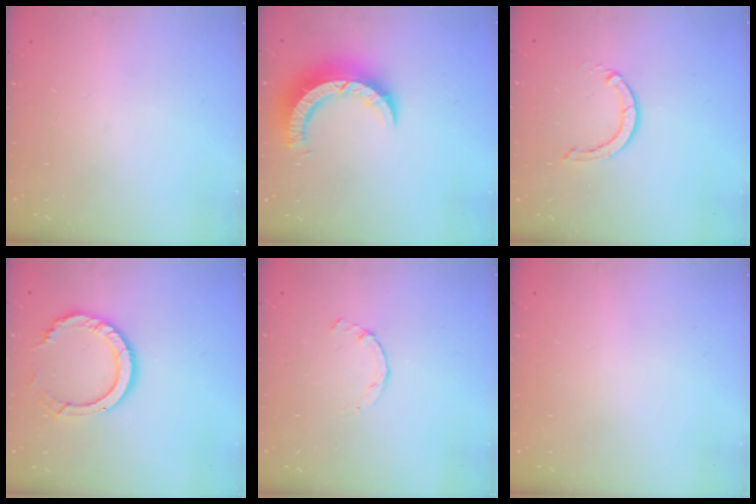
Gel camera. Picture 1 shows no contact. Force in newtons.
{"total": 10.3, "press": 10.2, "slide": 1.1}
{"total": 4.1, "press": 4.0, "slide": 0.5}
{"total": 10.1, "press": 10.1, "slide": 0.9}
{"total": 0.9, "press": 0.9, "slide": 0.3}
{"total": 2.5, "press": 2.5, "slide": 0.2}